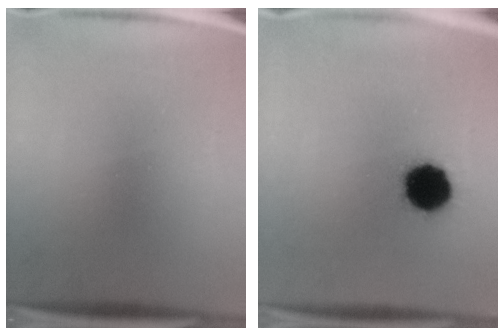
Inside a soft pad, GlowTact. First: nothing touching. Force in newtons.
{"total": 13.5}